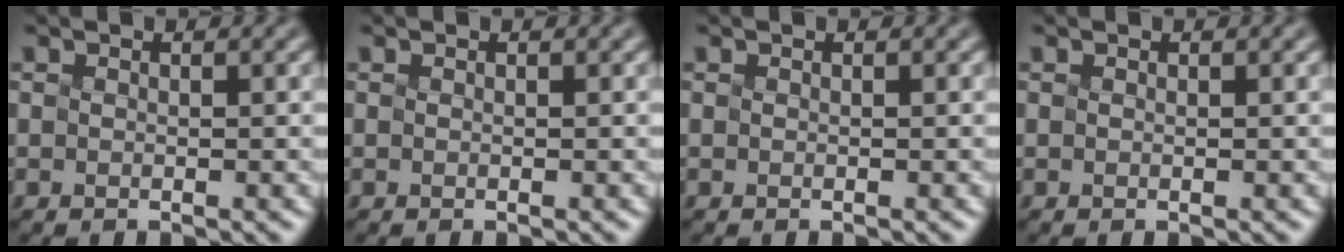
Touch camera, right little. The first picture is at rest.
{"total": 0.0}
{"total": 0.0}
{"total": 0.0}